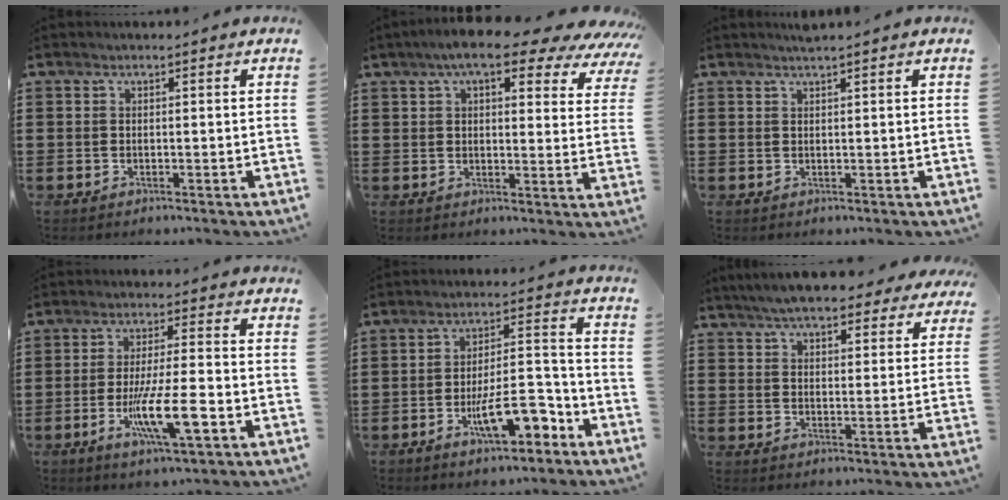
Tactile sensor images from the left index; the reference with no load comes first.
{"total": 8.8, "force": [6.5, 2.2, 5.5], "torque": [-0.094, -0.021, 0.107]}
{"total": 1.0, "force": [0.9, -0.2, 0.5], "torque": [-0.008, -0.002, 0.018]}
{"total": 9.7, "force": [-3.2, 1.6, 9.0], "torque": [-0.174, -0.013, -0.060]}
{"total": 10.7, "force": [-5.1, 3.6, 8.7], "torque": [-0.138, 0.010, -0.085]}
{"total": 6.3, "force": [5.9, 0.9, 2.0], "torque": [-0.062, -0.015, 0.108]}